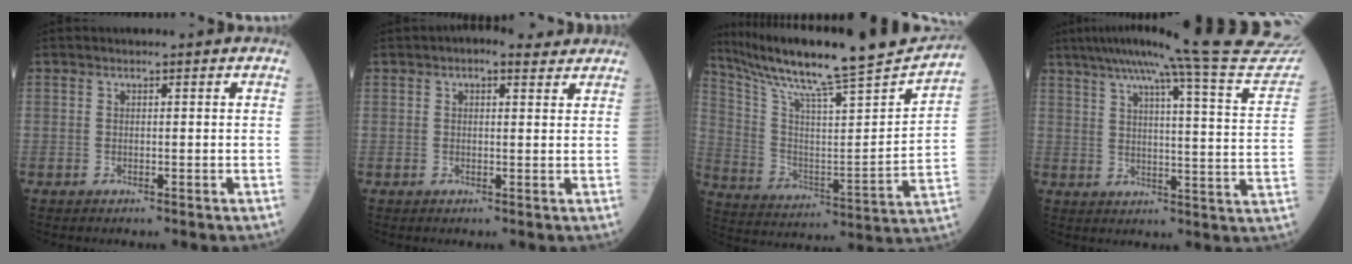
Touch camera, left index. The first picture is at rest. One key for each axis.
{"total": 3.4, "fx": 2.4, "fy": 1.5, "fz": 1.9, "tx": -0.035, "ty": 0.023, "tz": 0.032}
{"total": 23.4, "fx": 20.9, "fy": -0.6, "fz": 10.5, "tx": -0.192, "ty": -0.038, "tz": 0.321}
{"total": 26.0, "fx": 23.3, "fy": -0.9, "fz": 11.5, "tx": -0.180, "ty": -0.071, "tz": 0.286}